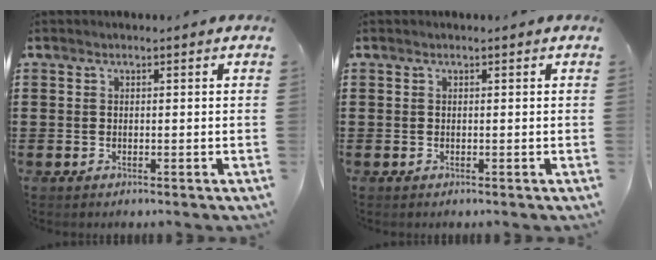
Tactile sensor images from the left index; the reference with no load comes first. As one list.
[{"total": 0.0}]